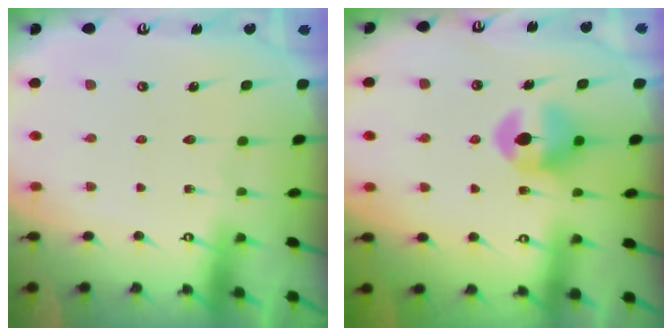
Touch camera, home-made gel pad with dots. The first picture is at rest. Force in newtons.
{"total": 9.2, "press": 9.2, "slide": 0.6}